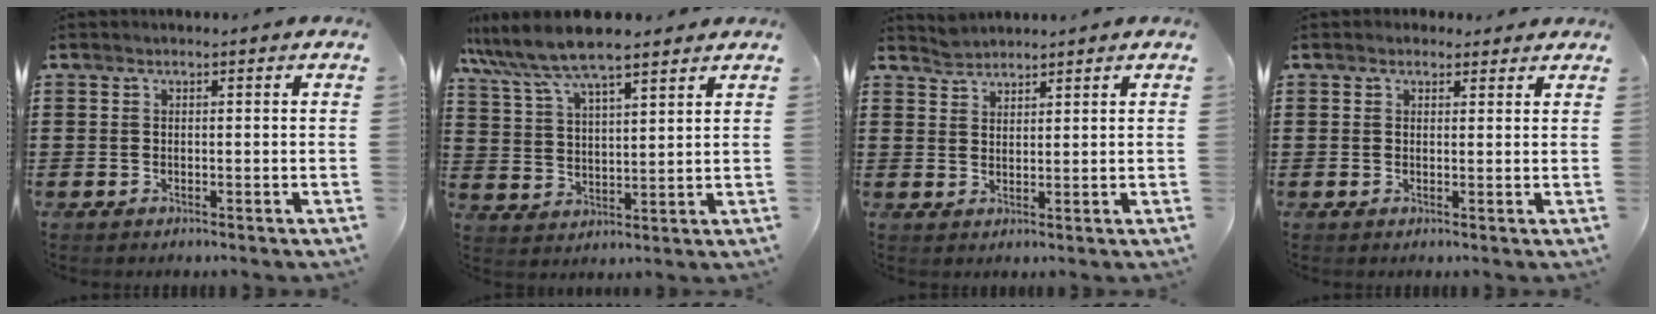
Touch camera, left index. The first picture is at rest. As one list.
[{"total": 7.8, "force": [6.7, 1.3, 3.9], "torque": [-0.099, -0.018, 0.119]}, {"total": 1.9, "force": [1.9, 0.1, -0.4], "torque": [0.001, 0.003, 0.039]}, {"total": 1.6, "force": [1.3, 0.9, 0.3], "torque": [-0.002, 0.003, 0.023]}]